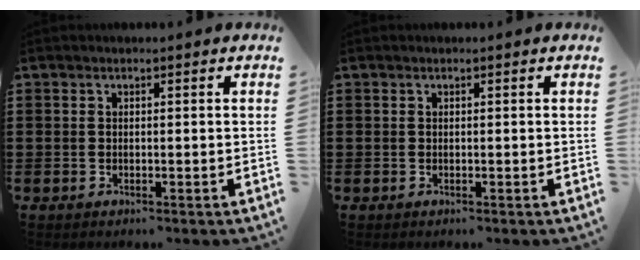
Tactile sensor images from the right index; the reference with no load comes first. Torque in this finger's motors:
{"motor_torque": [0.12, 0.05, 0.01, -0.01]}